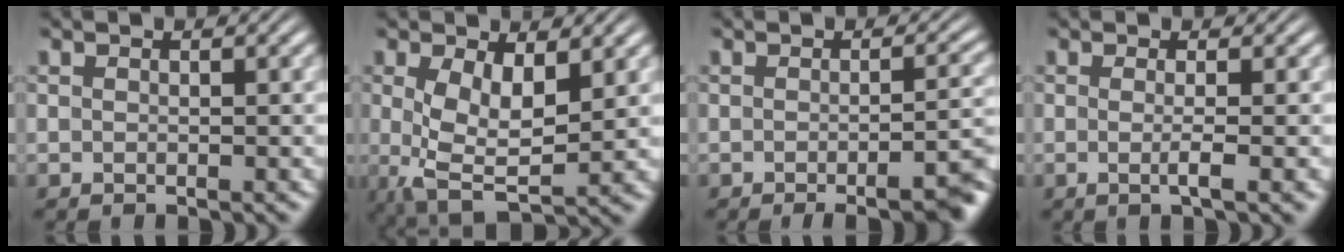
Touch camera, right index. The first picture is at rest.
{"total": 6.5, "force": [-1.4, 3.6, 5.2], "torque": [-0.117, -0.051, 0.003]}
{"total": 6.0, "force": [-3.9, 1.6, 4.2], "torque": [-0.033, 0.003, -0.062]}
{"total": 2.0, "force": [-0.5, -0.3, 1.9], "torque": [-0.037, -0.010, -0.009]}